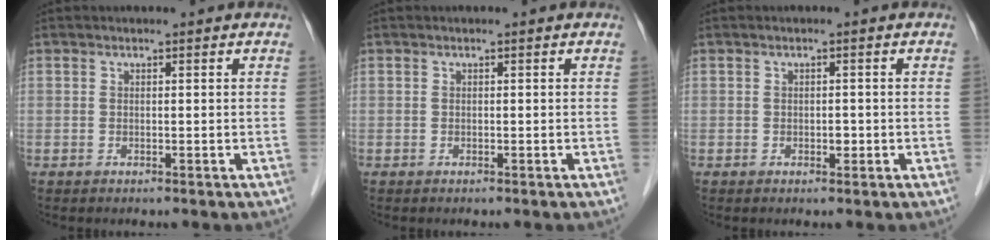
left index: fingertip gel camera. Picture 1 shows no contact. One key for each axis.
{"total": 0.0}
{"total": 1.0, "fx": -0.3, "fy": 0.6, "fz": 0.8, "tx": -0.013, "ty": 0.001, "tz": -0.004}